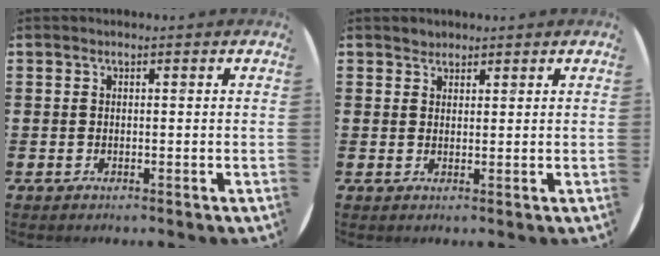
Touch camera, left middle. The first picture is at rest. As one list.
[{"total": 1.5, "force": [1.4, 0.6, -0.2], "torque": [0.003, 0.002, 0.028]}]